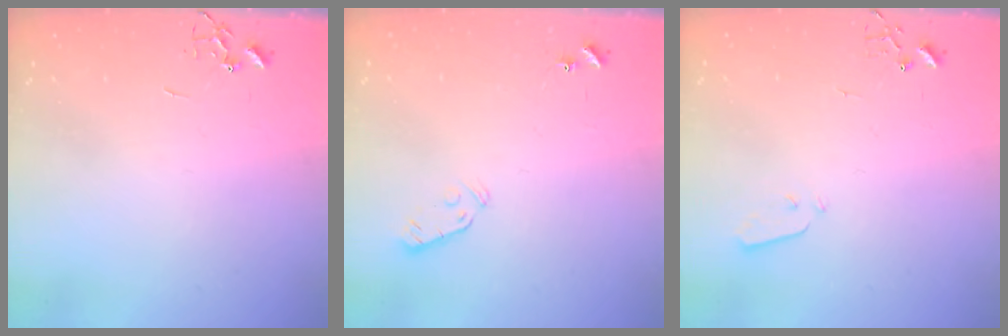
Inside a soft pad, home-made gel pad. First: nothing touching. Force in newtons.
{"total": 3.8, "press": 3.7, "slide": 0.9}
{"total": 3.0, "press": 2.9, "slide": 0.3}